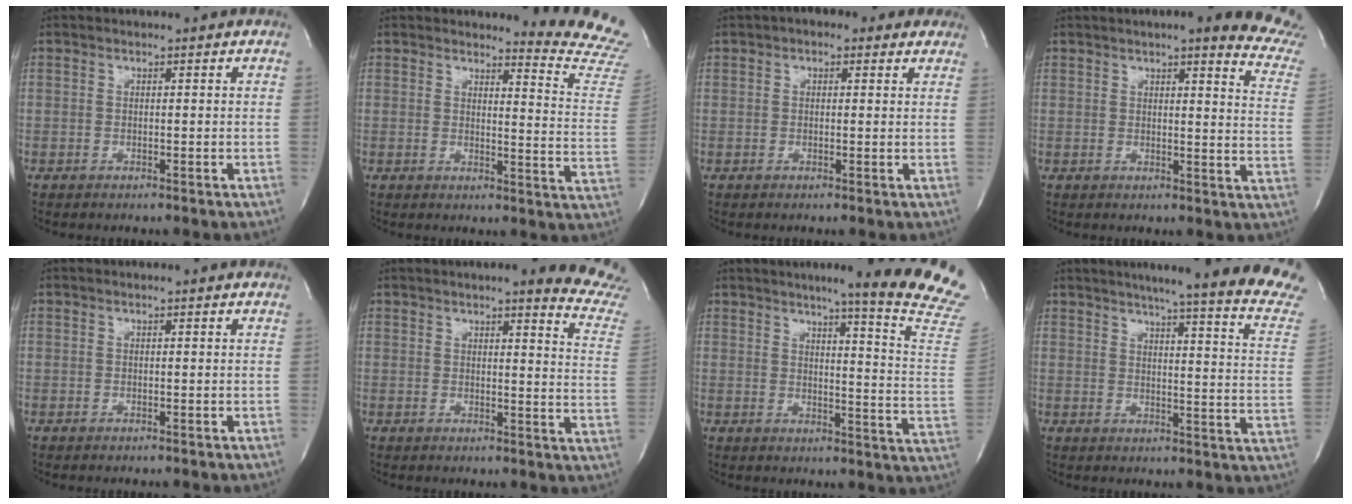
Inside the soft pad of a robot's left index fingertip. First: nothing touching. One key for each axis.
{"total": 12.3, "fx": 12.3, "fy": -1.1, "fz": -0.3, "tx": 0.017, "ty": -0.156, "tz": 0.105}
{"total": 13.6, "fx": 11.0, "fy": 3.3, "fz": 7.2, "tx": -0.104, "ty": 0.043, "tz": 0.144}
{"total": 15.5, "fx": 13.8, "fy": 0.9, "fz": 7.0, "tx": -0.067, "ty": -0.058, "tz": 0.136}
{"total": 0.5, "fx": 0.5, "fy": 0.1, "fz": 0.2, "tx": -0.007, "ty": 0.011, "tz": 0.005}
{"total": 13.1, "fx": 12.3, "fy": -0.3, "fz": 4.6, "tx": -0.041, "ty": -0.087, "tz": 0.113}
{"total": 18.3, "fx": 15.2, "fy": -1.9, "fz": 9.9, "tx": -0.127, "ty": -0.099, "tz": 0.172}
{"total": 25.9, "fx": 22.6, "fy": 0.0, "fz": 12.6, "tx": -0.162, "ty": -0.091, "tz": 0.260}